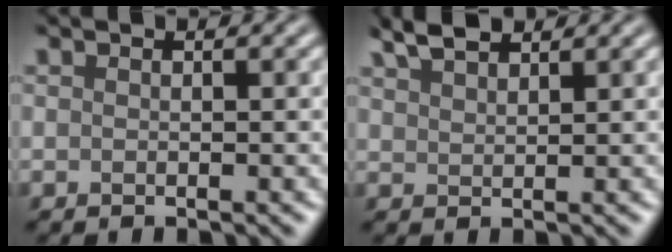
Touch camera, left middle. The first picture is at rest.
{"total": 2.8, "force": [2.4, 0.6, 1.2], "torque": [-0.023, 0.008, 0.052]}